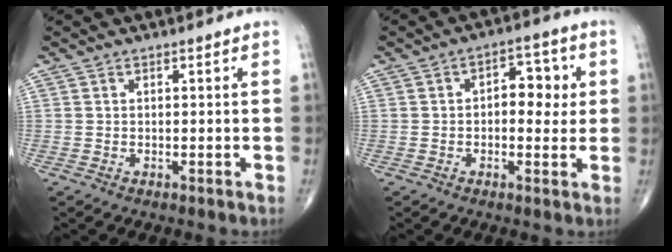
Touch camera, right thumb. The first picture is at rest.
{"total": 7.4, "force": [0.8, 4.4, 5.8], "torque": [-0.042, 0.011, 0.007]}